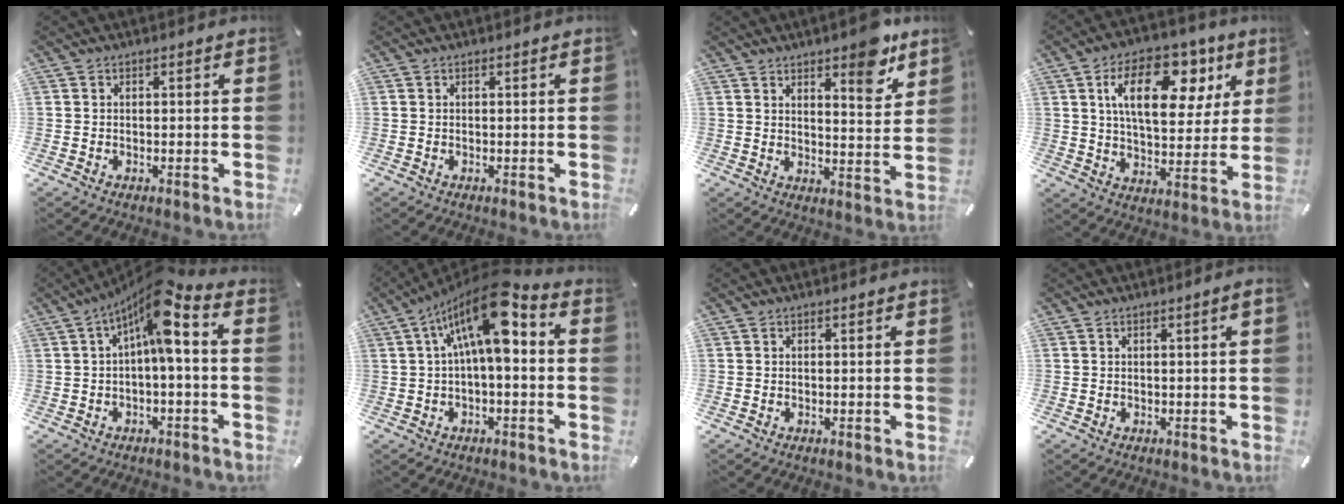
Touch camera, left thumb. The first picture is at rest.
{"total": 0.0}
{"total": 8.9, "force": [6.7, 3.1, 5.0], "torque": [-0.047, -0.048, 0.106]}
{"total": 18.6, "force": [7.6, 10.3, 13.5], "torque": [-0.208, -0.013, 0.123]}
{"total": 11.4, "force": [2.7, 3.3, 10.6], "torque": [-0.186, -0.019, 0.045]}
{"total": 14.8, "force": [4.4, 5.4, 13.0], "torque": [-0.234, -0.023, 0.069]}
{"total": 0.0}
{"total": 1.7, "force": [0.2, 0.1, 1.7], "torque": [-0.029, 0.000, 0.004]}